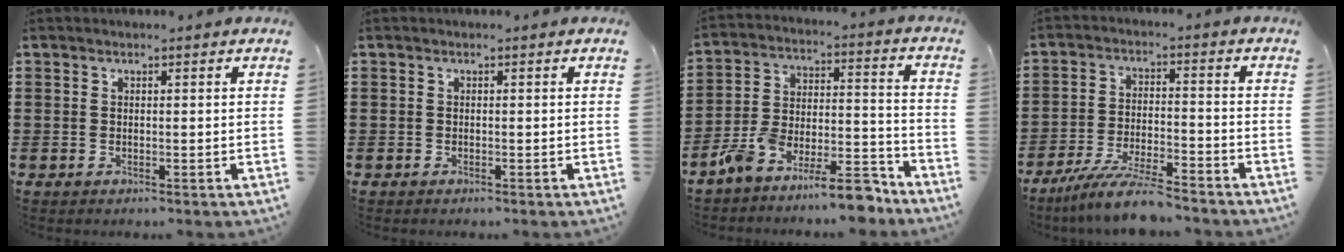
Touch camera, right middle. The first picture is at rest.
{"total": 0.0}
{"total": 10.9, "force": [-9.7, 1.9, 4.6], "torque": [-0.074, 0.032, -0.187]}
{"total": 8.0, "force": [-7.1, 0.4, 3.6], "torque": [-0.074, -0.002, -0.137]}